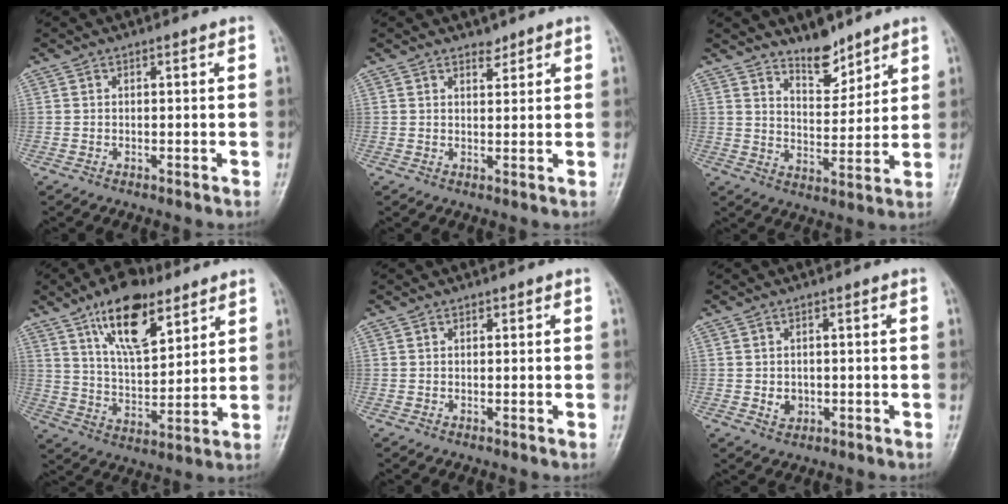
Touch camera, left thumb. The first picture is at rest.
{"total": 1.9, "force": [1.6, 0.9, 0.5], "torque": [0.005, -0.012, 0.023]}
{"total": 7.4, "force": [6.1, 3.0, 3.0], "torque": [-0.024, -0.054, 0.109]}
{"total": 15.3, "force": [8.9, 6.7, 10.5], "torque": [-0.146, -0.043, 0.157]}
{"total": 0.6, "force": [0.4, 0.5, 0.2], "torque": [0.001, -0.002, 0.004]}
{"total": 2.7, "force": [-0.3, 2.3, 1.4], "torque": [-0.012, 0.000, 0.002]}